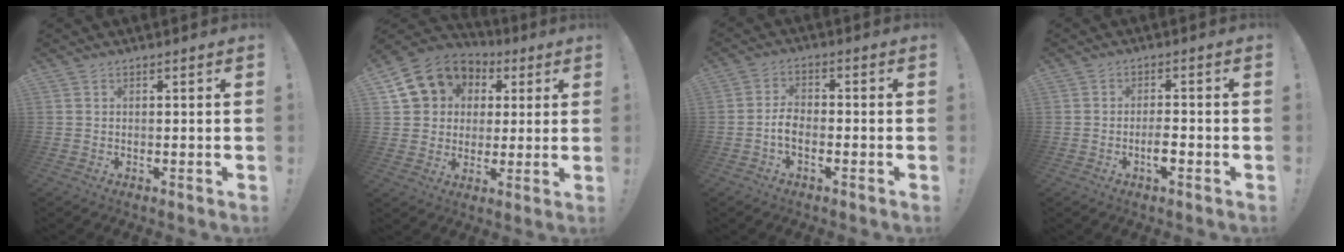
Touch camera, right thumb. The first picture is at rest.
{"total": 13.9, "force": [5.5, 11.7, 5.2], "torque": [-0.071, -0.025, 0.119]}
{"total": 4.9, "force": [-2.0, 2.5, 3.7], "torque": [-0.082, 0.004, -0.035]}
{"total": 3.9, "force": [-2.0, 2.3, 2.3], "torque": [-0.034, 0.010, -0.035]}